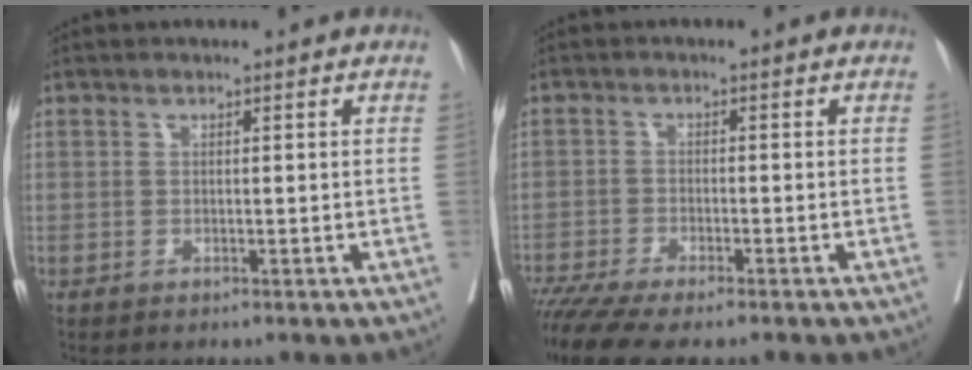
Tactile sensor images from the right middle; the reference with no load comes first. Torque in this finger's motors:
{"motor_torque": [1.09, -1.05, 0.19, 0.07]}